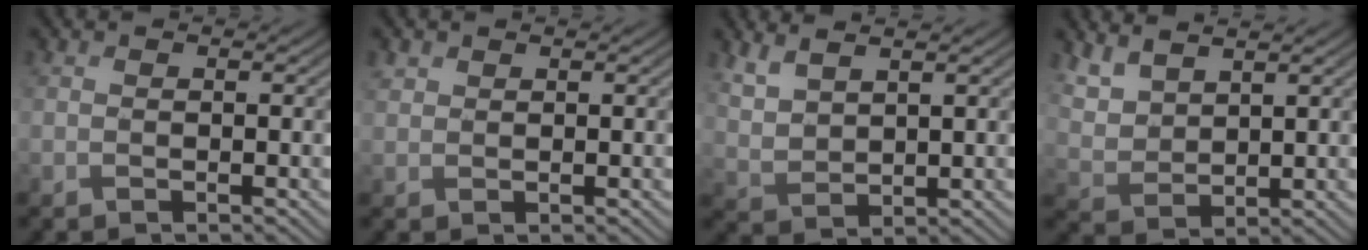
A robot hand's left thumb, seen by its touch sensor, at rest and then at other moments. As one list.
[{"total": 1.5, "force": [1.3, 0.8, 0.1], "torque": [0.000, 0.001, 0.025]}, {"total": 4.5, "force": [3.8, 1.2, 2.1], "torque": [-0.059, 0.003, 0.088]}, {"total": 5.5, "force": [4.7, 1.8, 2.2], "torque": [-0.059, -0.003, 0.113]}]